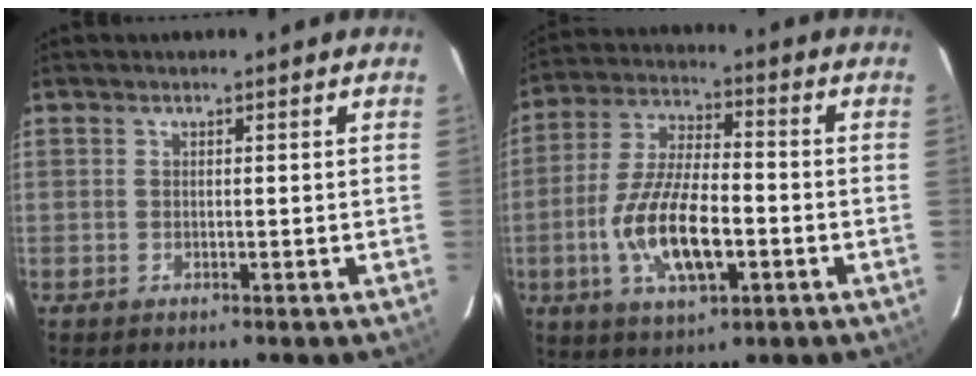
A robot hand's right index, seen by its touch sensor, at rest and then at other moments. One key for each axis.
{"total": 14.3, "fx": -4.1, "fy": 5.6, "fz": 12.5, "tx": -0.258, "ty": -0.005, "tz": -0.074}